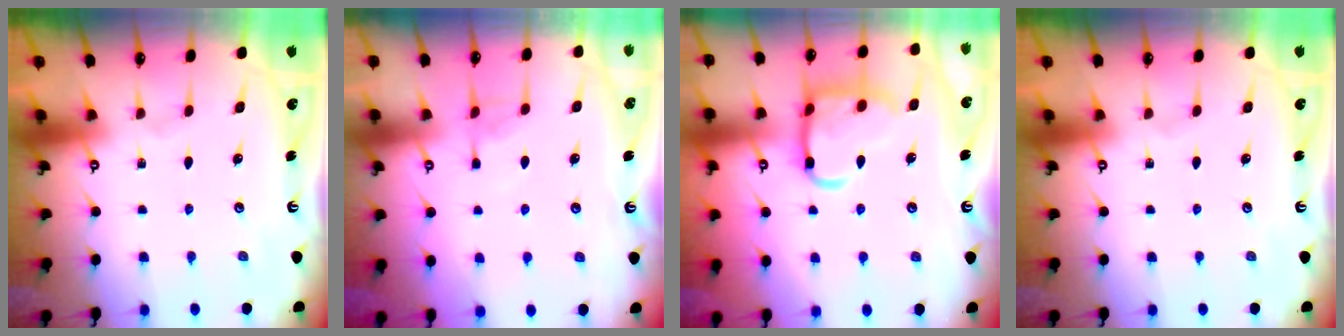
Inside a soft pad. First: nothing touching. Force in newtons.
{"total": 4.6, "press": 4.5, "slide": 0.4}
{"total": 15.5, "press": 15.4, "slide": 1.3}
{"total": 0.0}